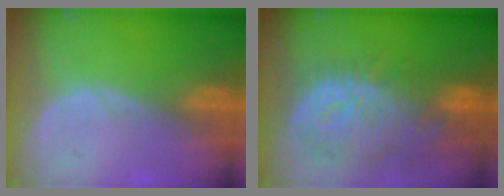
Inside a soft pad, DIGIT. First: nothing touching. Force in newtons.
{"total": 12.6, "press": 11.2, "slide": 5.7}